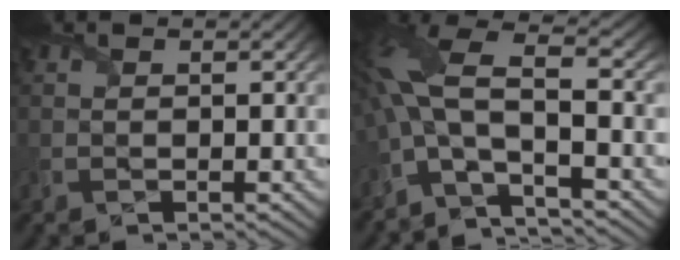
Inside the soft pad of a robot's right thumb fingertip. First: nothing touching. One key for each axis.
{"total": 10.8, "fx": -2.7, "fy": 3.7, "fz": 9.8, "tx": -0.237, "ty": 0.012, "tz": -0.064}